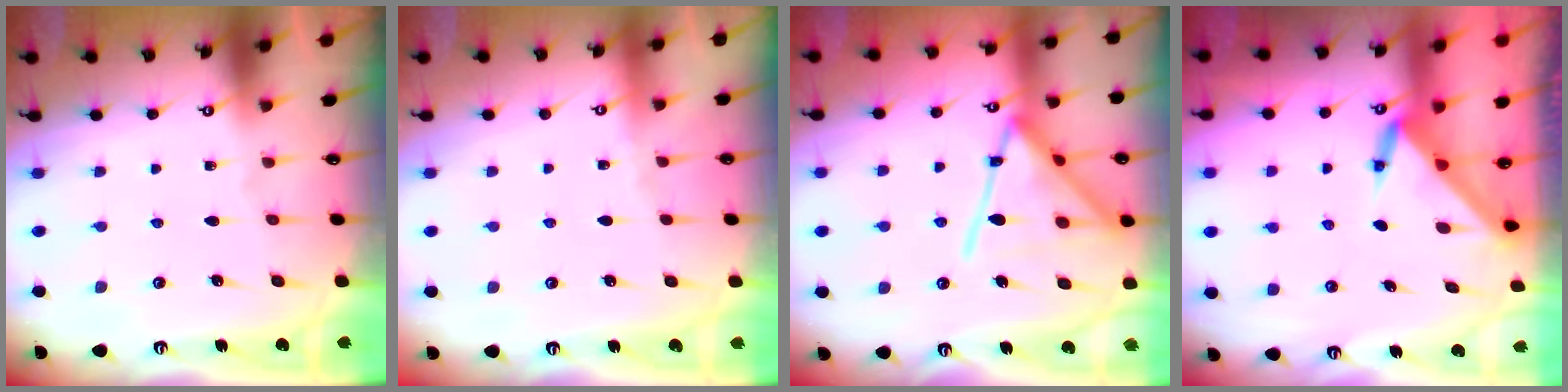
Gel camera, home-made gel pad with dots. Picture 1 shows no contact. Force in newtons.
{"total": 0.7, "press": 0.6, "slide": 0.3}
{"total": 19.0, "press": 18.9, "slide": 1.6}
{"total": 3.2, "press": 3.2, "slide": 0.1}